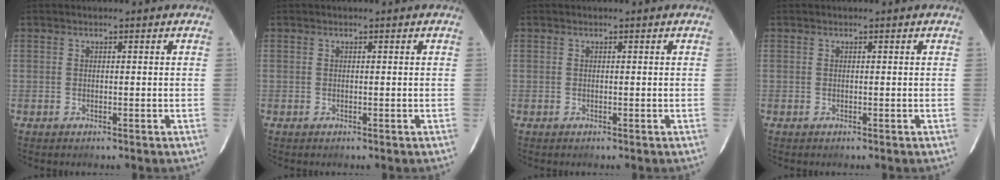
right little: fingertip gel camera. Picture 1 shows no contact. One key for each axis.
{"total": 0.0}
{"total": 0.0}
{"total": 0.0}